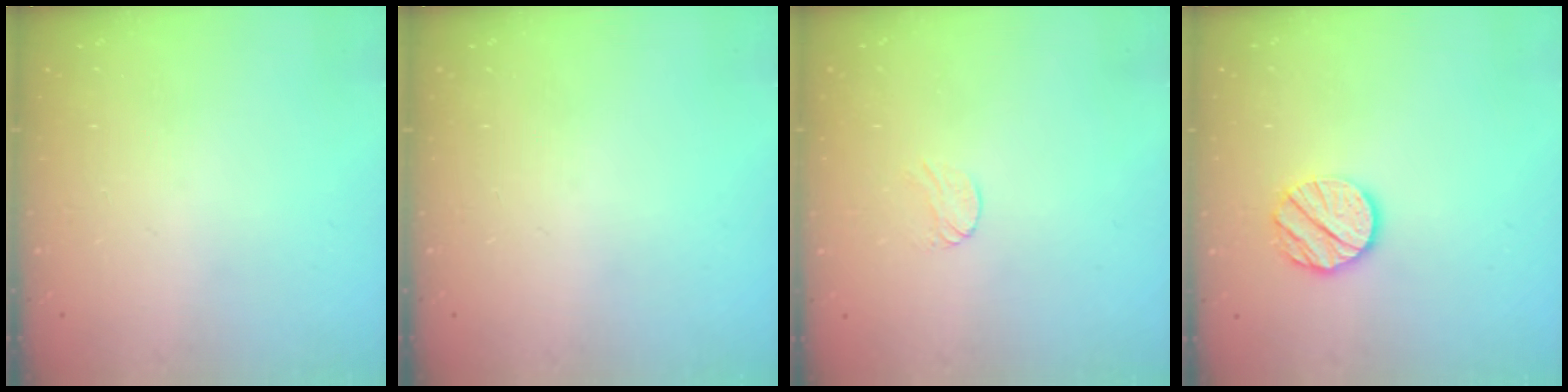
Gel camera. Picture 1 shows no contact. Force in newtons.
{"total": 0.0}
{"total": 3.6, "press": 3.6, "slide": 0.3}
{"total": 10.5, "press": 10.4, "slide": 0.7}